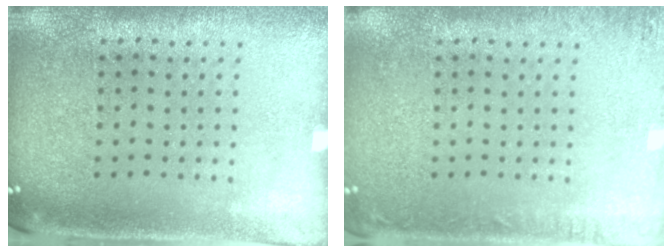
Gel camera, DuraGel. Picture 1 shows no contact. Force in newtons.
{"total": 1.9, "press": 1.9, "slide": 0.2}